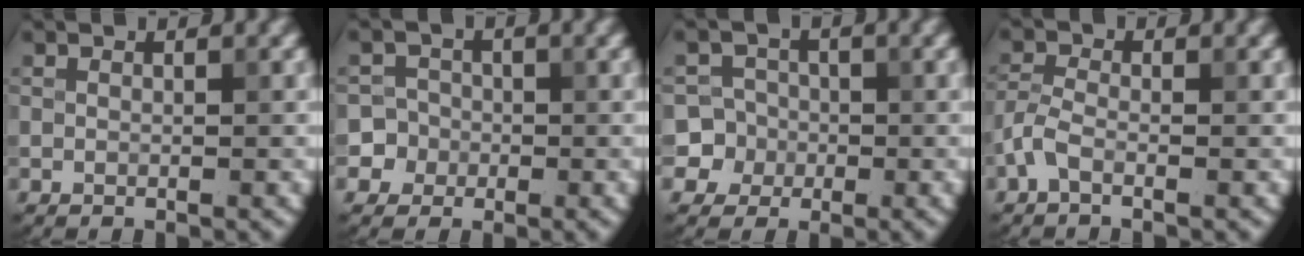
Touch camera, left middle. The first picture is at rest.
{"total": 4.7, "force": [-1.7, 4.3, 0.6], "torque": [0.008, 0.012, -0.050]}
{"total": 5.7, "force": [-1.7, 5.4, 0.7], "torque": [0.005, 0.015, -0.053]}
{"total": 2.0, "force": [-1.1, 0.9, 1.5], "torque": [-0.039, 0.003, -0.034]}